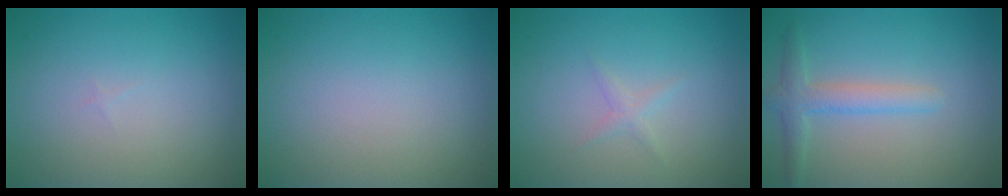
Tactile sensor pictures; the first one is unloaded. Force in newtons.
{"total": 0.0}
{"total": 0.9, "press": 0.8, "slide": 0.1}
{"total": 2.5, "press": 2.5, "slide": 0.1}